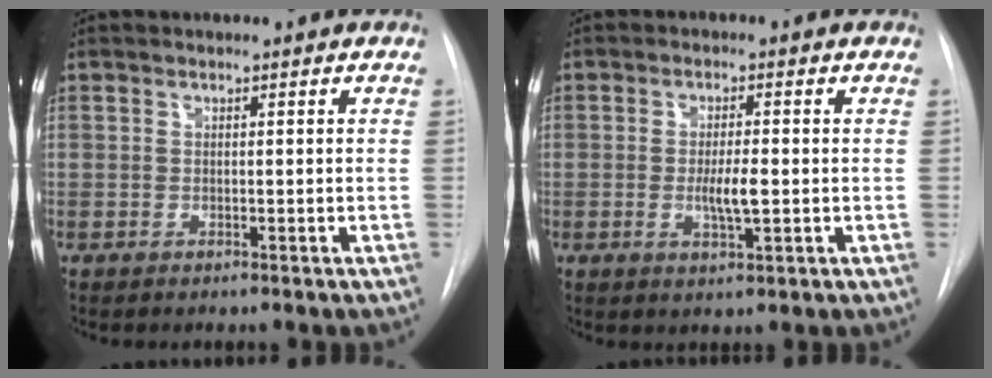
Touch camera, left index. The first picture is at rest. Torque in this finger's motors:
{"motor_torque": [0.45, 0.06, 0.12, 0.04]}